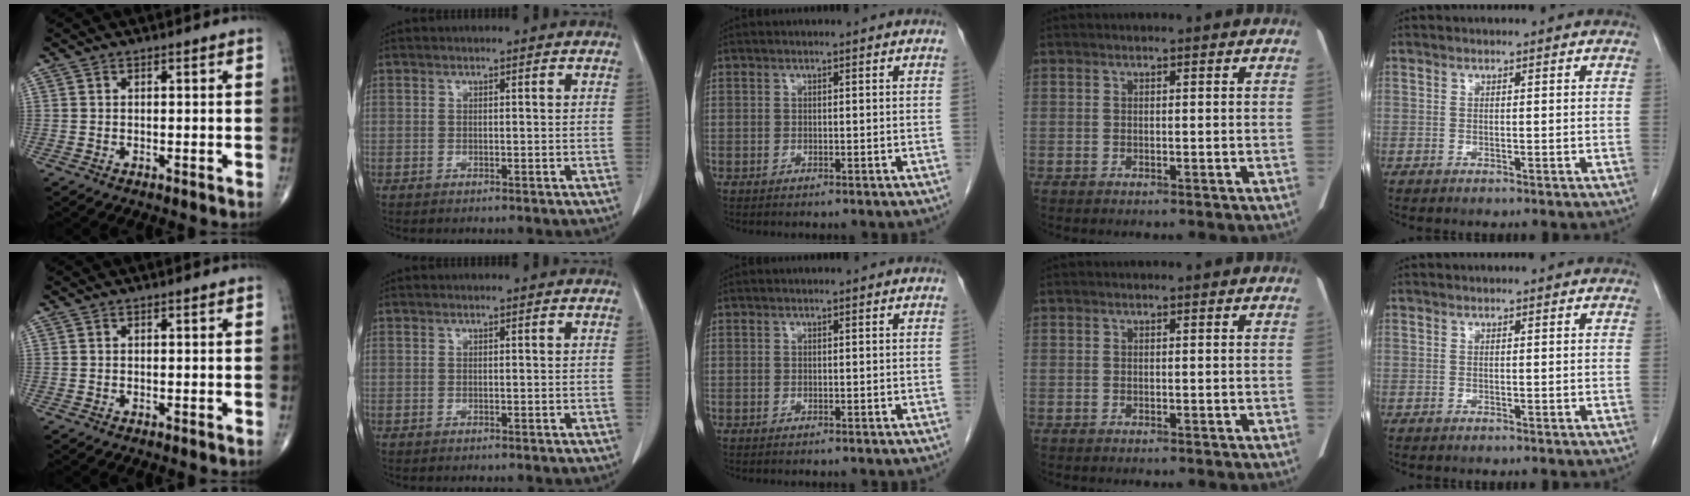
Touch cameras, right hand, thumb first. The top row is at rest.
{}